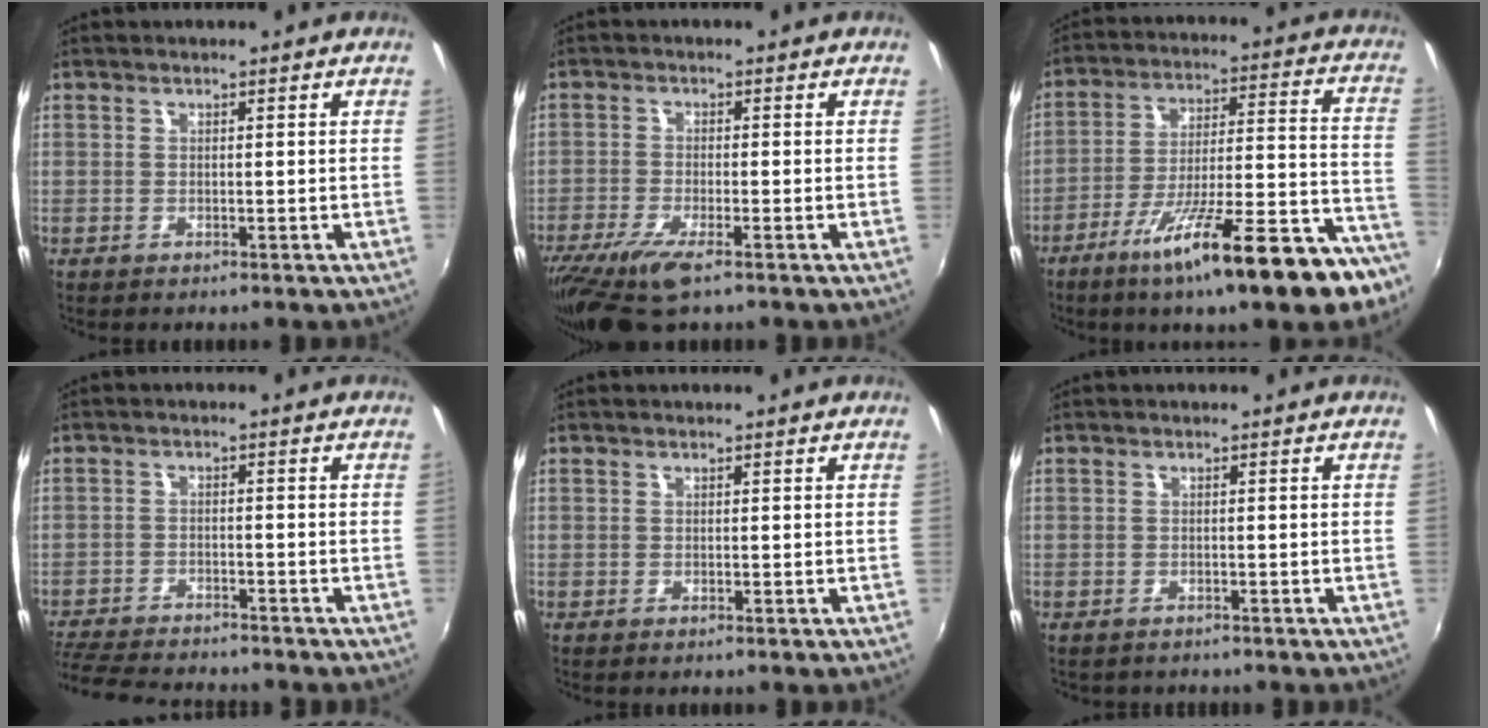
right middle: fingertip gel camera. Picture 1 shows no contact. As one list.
[{"total": 10.5, "force": [-7.0, 2.4, 7.5], "torque": [-0.163, -0.039, -0.127]}, {"total": 22.0, "force": [-15.3, 2.5, 15.7], "torque": [-0.236, -0.036, -0.235]}, {"total": 12.3, "force": [-11.1, 2.8, 4.5], "torque": [-0.119, -0.016, -0.184]}, {"total": 0.0}, {"total": 1.3, "force": [-1.1, 0.7, 0.2], "torque": [-0.009, -0.003, -0.016]}]